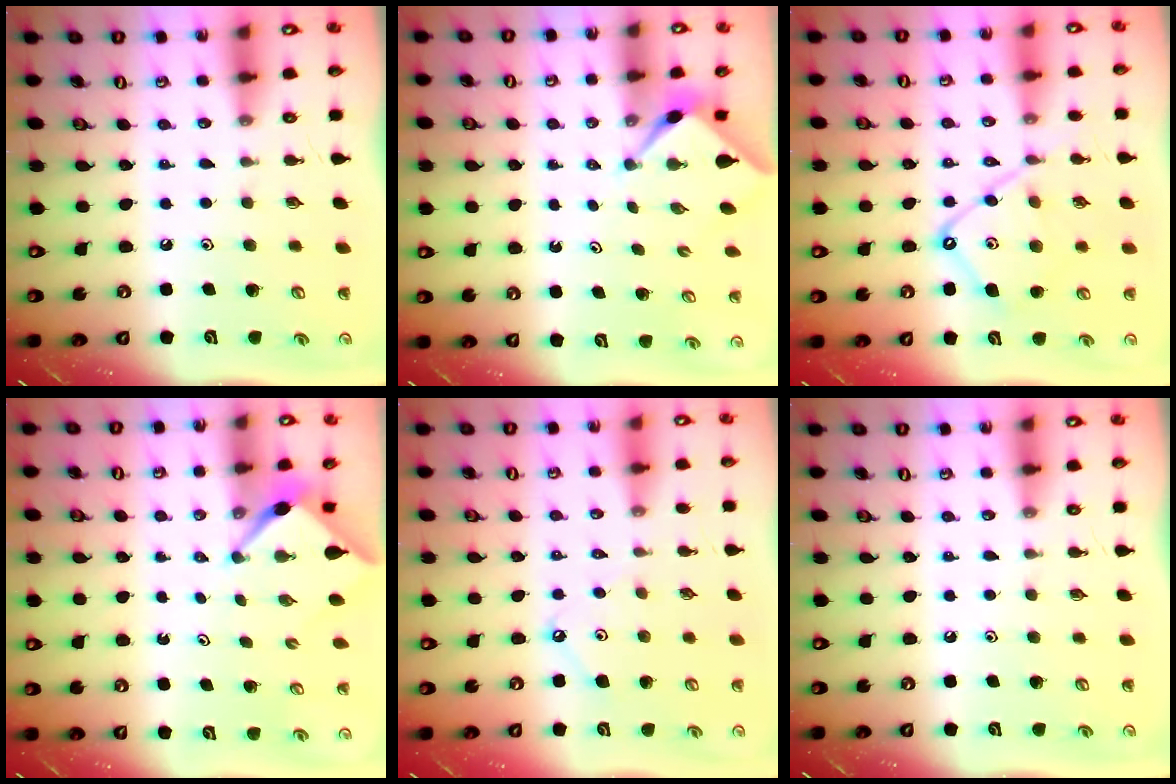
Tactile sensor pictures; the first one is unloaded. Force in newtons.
{"total": 2.3, "press": 2.2, "slide": 0.3}
{"total": 12.5, "press": 12.5, "slide": 1.1}
{"total": 2.5, "press": 2.5, "slide": 0.3}
{"total": 3.8, "press": 3.7, "slide": 0.6}
{"total": 0.0}